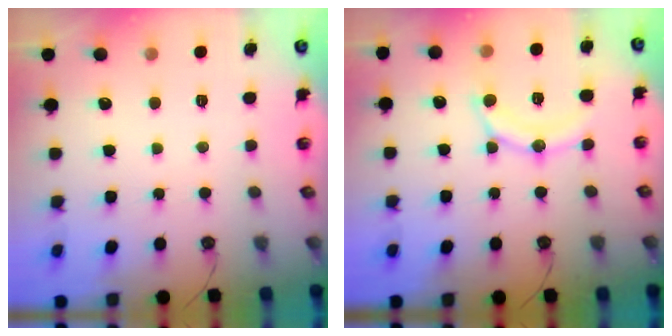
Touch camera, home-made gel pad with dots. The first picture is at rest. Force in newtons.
{"total": 12.0, "press": 12.0, "slide": 1.1}